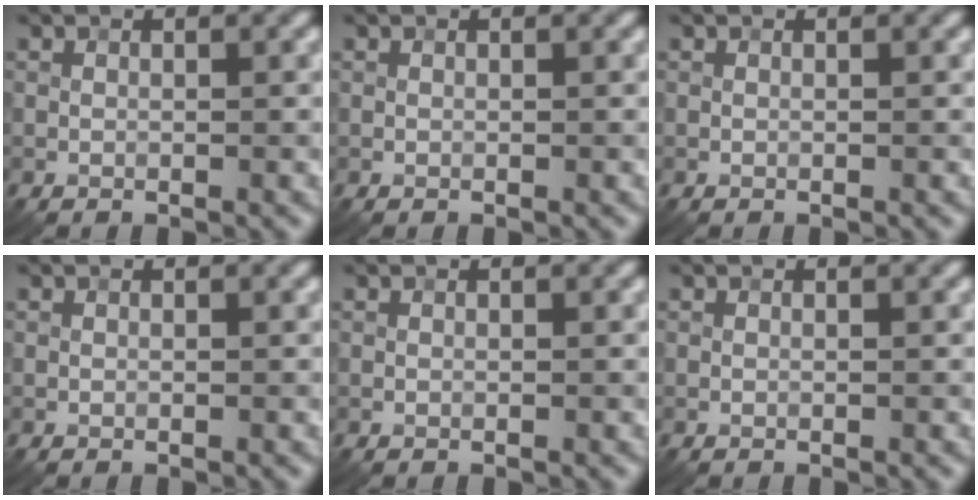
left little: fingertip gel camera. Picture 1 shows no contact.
{"total": 0.0}
{"total": 0.0}
{"total": 0.0}
{"total": 0.0}
{"total": 0.0}